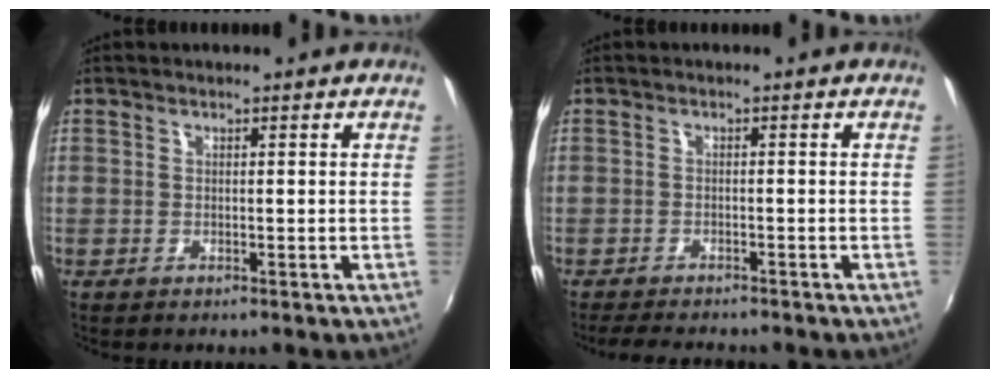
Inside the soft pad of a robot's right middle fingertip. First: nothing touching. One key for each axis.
{"total": 5.7, "fx": -5.2, "fy": 1.3, "fz": 2.1, "tx": -0.058, "ty": -0.014, "tz": -0.083}